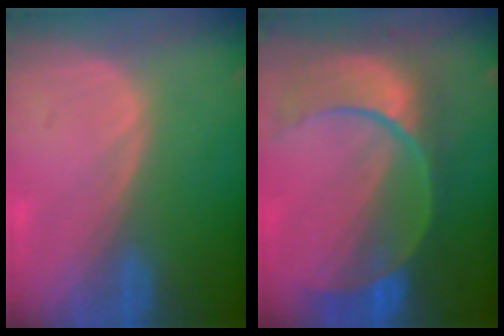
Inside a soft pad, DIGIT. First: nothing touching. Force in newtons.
{"total": 11.2, "press": 9.4, "slide": 6.1}